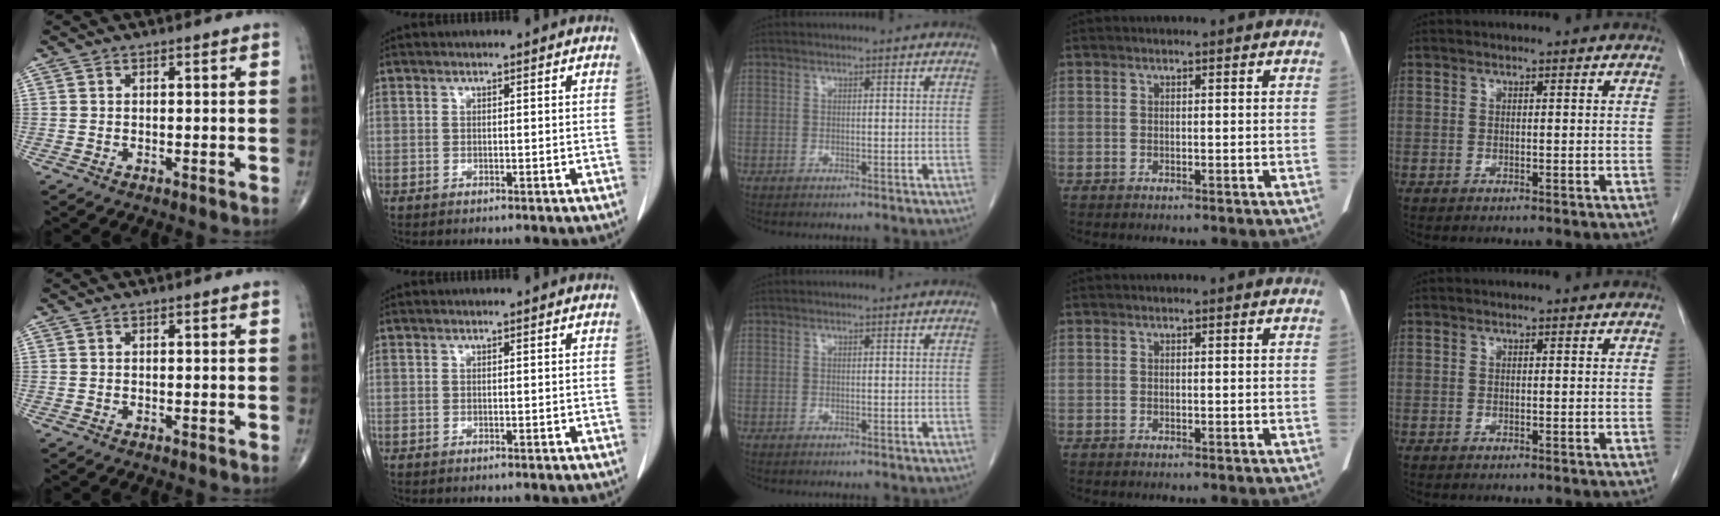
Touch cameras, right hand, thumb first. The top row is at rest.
{}